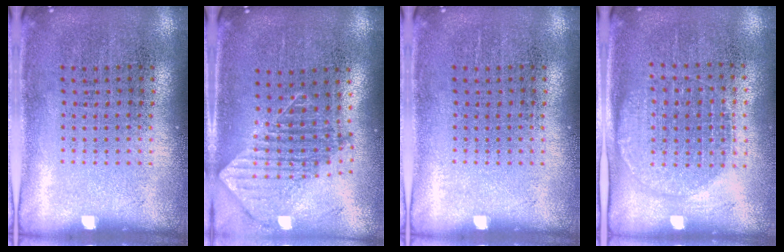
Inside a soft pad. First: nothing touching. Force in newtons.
{"total": 1.9, "press": 1.4, "slide": 1.2}
{"total": 0.0}
{"total": 1.3, "press": 1.2, "slide": 0.5}